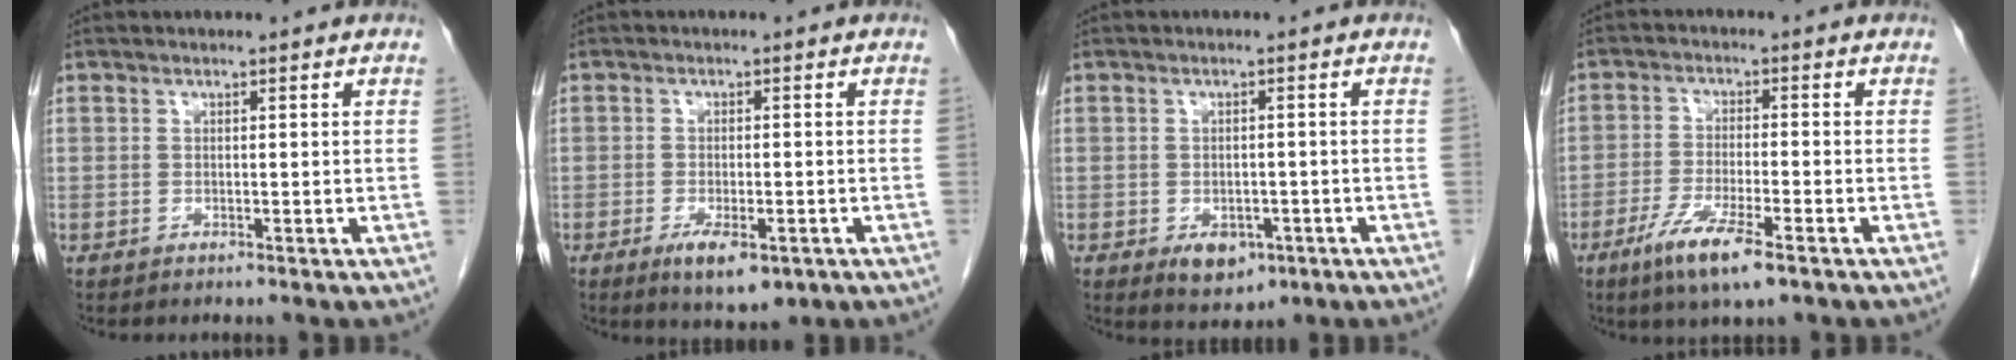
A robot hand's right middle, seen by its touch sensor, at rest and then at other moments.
{"total": 5.8, "force": [-2.9, 1.9, 4.6], "torque": [-0.074, -0.011, -0.036]}
{"total": 4.4, "force": [-2.1, 2.8, 2.8], "torque": [-0.040, -0.002, -0.018]}
{"total": 7.7, "force": [-4.6, 0.8, 6.2], "torque": [-0.124, -0.018, -0.080]}